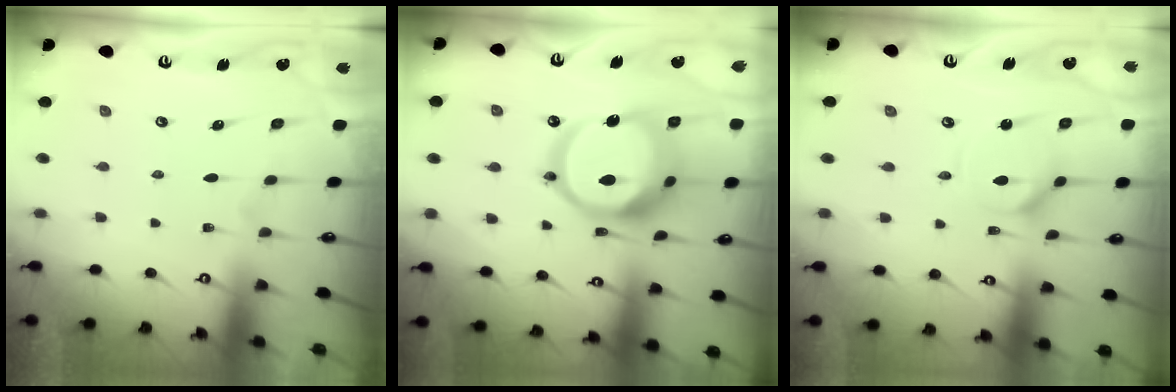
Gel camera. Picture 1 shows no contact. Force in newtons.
{"total": 19.8, "press": 19.7, "slide": 2.6}
{"total": 4.8, "press": 4.8, "slide": 0.4}